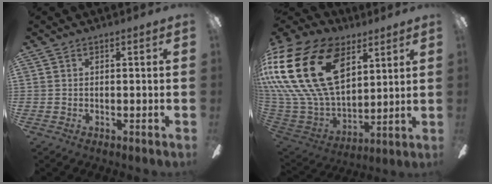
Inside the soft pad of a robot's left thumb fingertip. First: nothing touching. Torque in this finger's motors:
{"motor_torque": [0.83, 1.01, 1.48, -1.29, 1.05]}